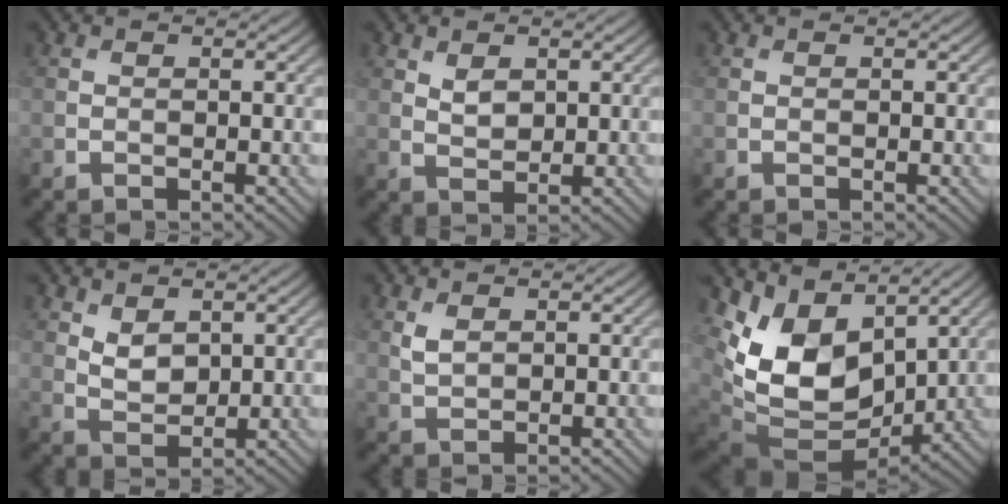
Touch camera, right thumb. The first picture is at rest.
{"total": 2.2, "force": [1.1, 1.3, 1.3], "torque": [-0.031, -0.004, 0.026]}
{"total": 0.0}
{"total": 3.1, "force": [1.6, 1.8, 2.0], "torque": [-0.046, -0.006, 0.036]}
{"total": 2.0, "force": [0.9, 1.2, 1.3], "torque": [-0.038, -0.003, 0.022]}
{"total": 13.1, "force": [3.5, 9.0, 8.9], "torque": [-0.200, -0.008, 0.078]}